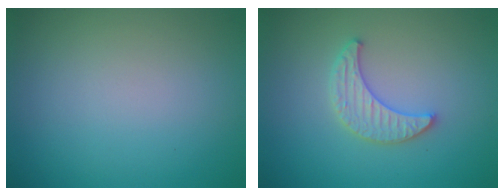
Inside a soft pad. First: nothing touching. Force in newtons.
{"total": 2.9, "press": 2.9, "slide": 0.7}